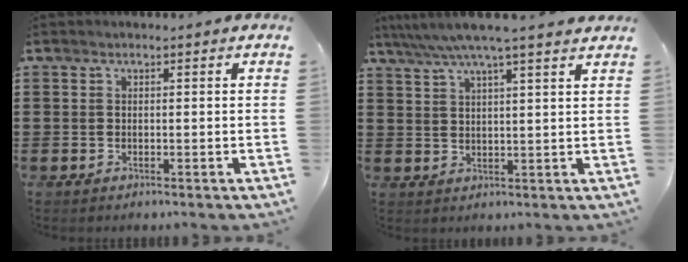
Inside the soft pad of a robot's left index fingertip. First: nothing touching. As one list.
[{"total": 5.6, "force": [4.5, -0.2, 3.2], "torque": [-0.076, -0.015, 0.078]}]